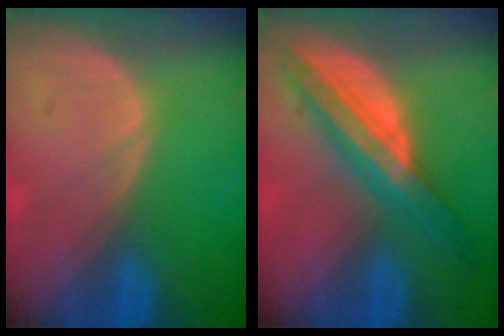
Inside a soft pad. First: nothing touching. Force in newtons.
{"total": 8.0, "press": 8.0, "slide": 0.6}